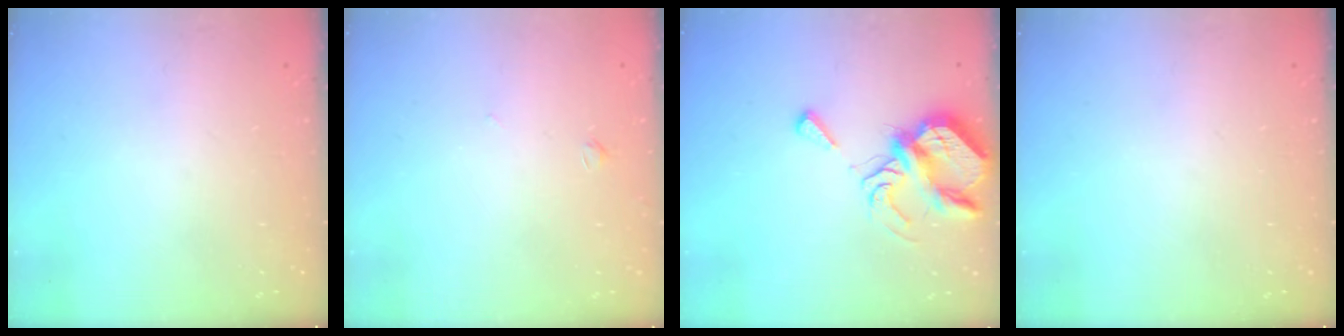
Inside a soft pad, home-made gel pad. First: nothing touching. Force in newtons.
{"total": 1.5, "press": 1.4, "slide": 0.5}
{"total": 8.6, "press": 8.5, "slide": 1.1}
{"total": 0.0}